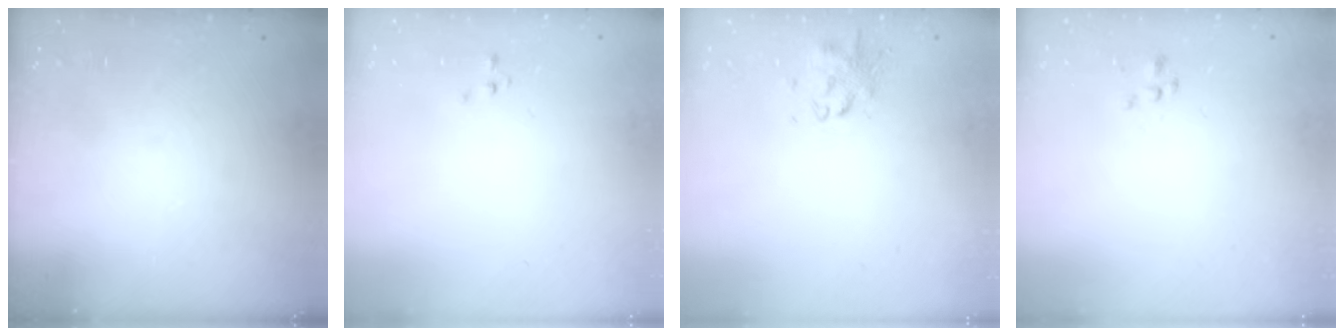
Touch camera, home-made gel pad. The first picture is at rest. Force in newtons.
{"total": 0.0}
{"total": 1.9, "press": 1.9, "slide": 0.4}
{"total": 1.5, "press": 1.4, "slide": 0.5}